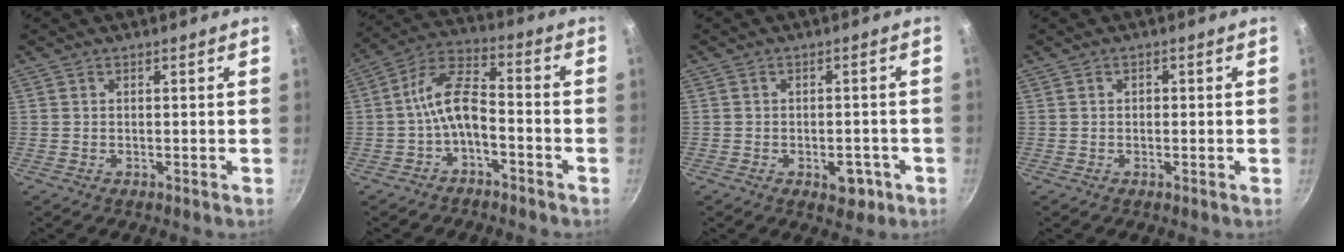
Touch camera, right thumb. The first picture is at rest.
{"total": 9.2, "force": [-3.5, 4.5, 7.2], "torque": [-0.135, 0.052, -0.071]}
{"total": 4.9, "force": [-2.0, 3.1, 3.3], "torque": [-0.017, 0.015, -0.017]}
{"total": 0.9, "force": [0.0, 0.7, 0.5], "torque": [-0.004, 0.006, 0.000]}